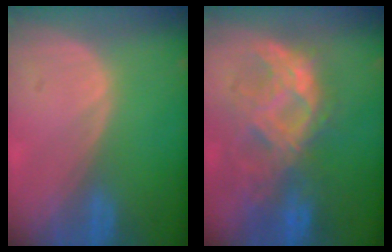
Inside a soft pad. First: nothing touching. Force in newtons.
{"total": 9.0, "press": 8.7, "slide": 2.5}